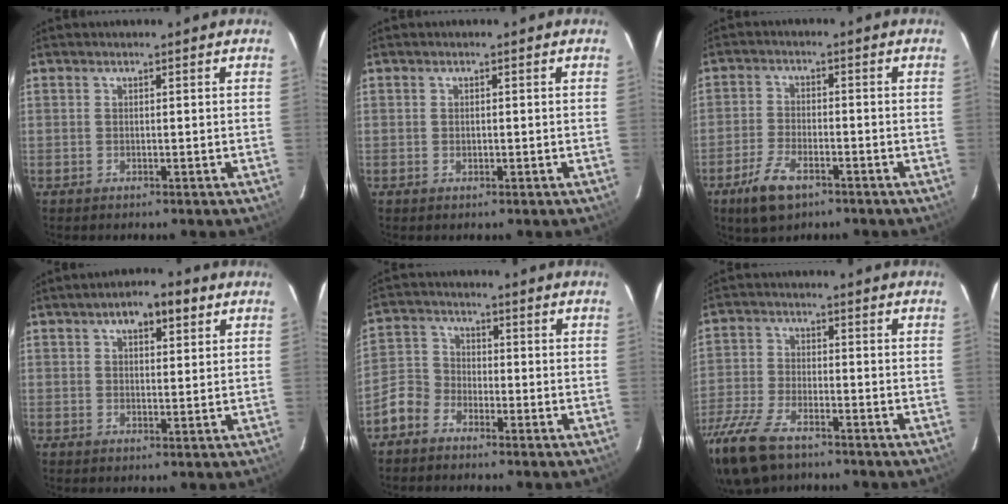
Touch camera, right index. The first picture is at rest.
{"total": 0.7, "force": [-0.1, 0.6, 0.4], "torque": [-0.007, 0.003, -0.001]}
{"total": 7.8, "force": [-4.9, 3.6, 5.0], "torque": [-0.125, -0.009, -0.091]}
{"total": 6.2, "force": [3.1, 2.7, 4.6], "torque": [-0.072, 0.022, 0.047]}
{"total": 5.7, "force": [-3.8, 3.9, 1.5], "torque": [-0.033, 0.019, -0.085]}
{"total": 15.5, "force": [-11.2, 6.5, 8.5], "torque": [-0.213, -0.033, -0.221]}